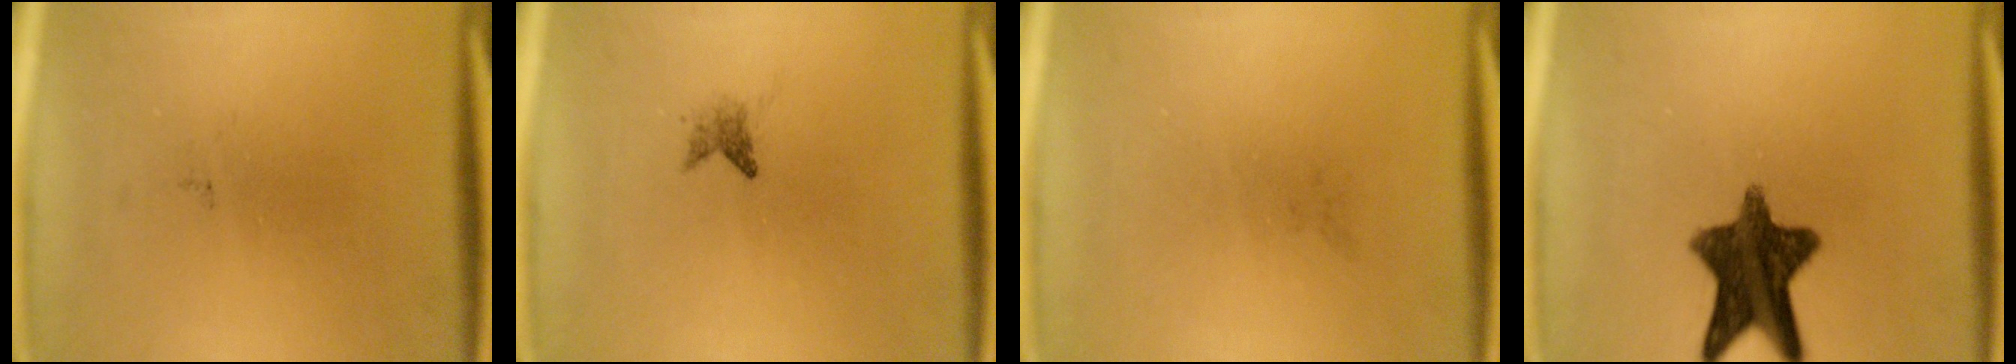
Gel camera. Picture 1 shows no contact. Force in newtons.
{"total": 1.2}
{"total": 0.0}
{"total": 11.5}